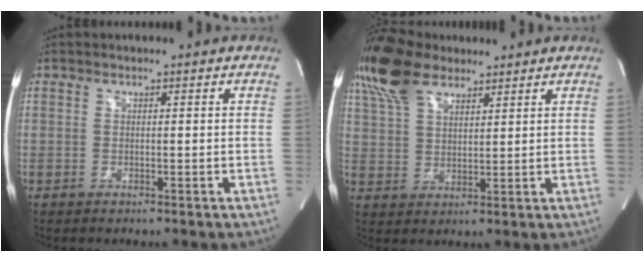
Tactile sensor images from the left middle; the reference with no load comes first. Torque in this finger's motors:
{"motor_torque": [1.10, -1.04, 0.15, 0.08]}